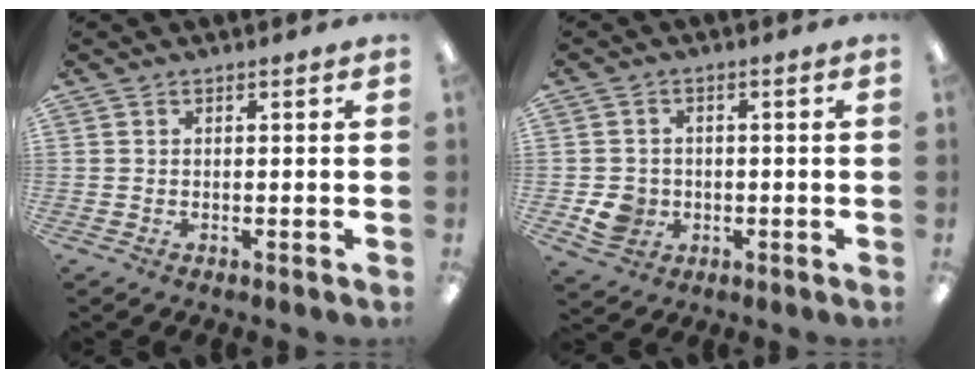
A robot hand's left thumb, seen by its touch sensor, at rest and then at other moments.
{"total": 5.5, "force": [-1.2, 5.0, 1.9], "torque": [-0.025, 0.008, -0.019]}